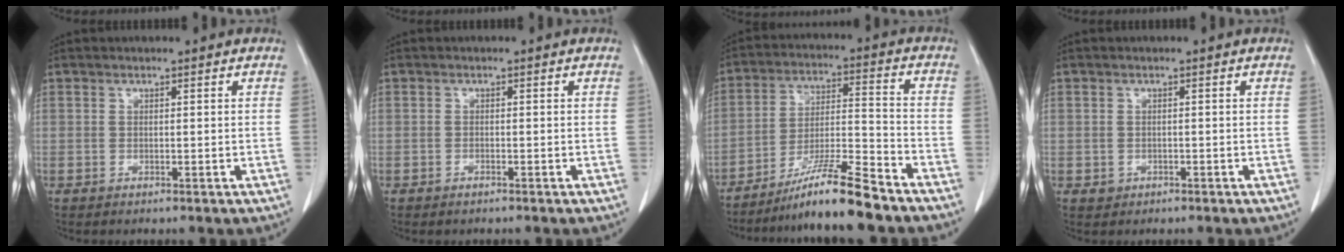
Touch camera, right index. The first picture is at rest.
{"total": 0.7, "force": [-0.6, 0.2, 0.3], "torque": [-0.012, -0.002, -0.008]}
{"total": 11.7, "force": [-9.4, -0.5, 6.9], "torque": [-0.124, -0.012, -0.167]}
{"total": 1.3, "force": [-0.5, 1.2, 0.1], "torque": [-0.003, 0.004, -0.006]}